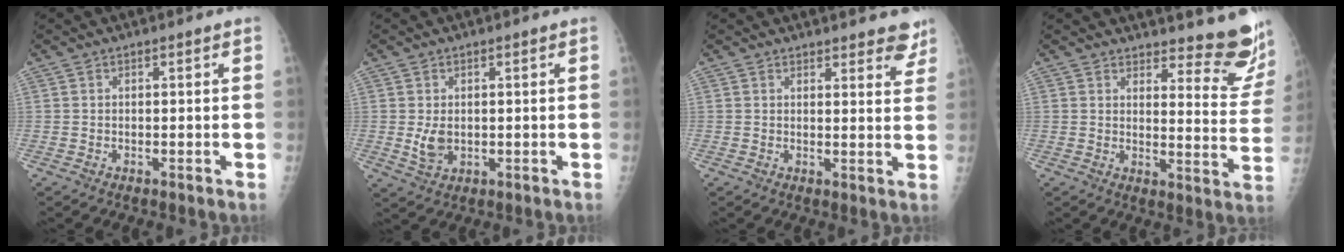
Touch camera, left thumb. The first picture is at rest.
{"total": 3.8, "force": [0.2, 2.6, 2.7], "torque": [-0.044, -0.009, 0.012]}
{"total": 6.5, "force": [5.6, 2.2, 2.6], "torque": [0.005, -0.029, 0.055]}
{"total": 13.2, "force": [12.1, 3.1, 4.3], "torque": [-0.018, -0.125, 0.130]}